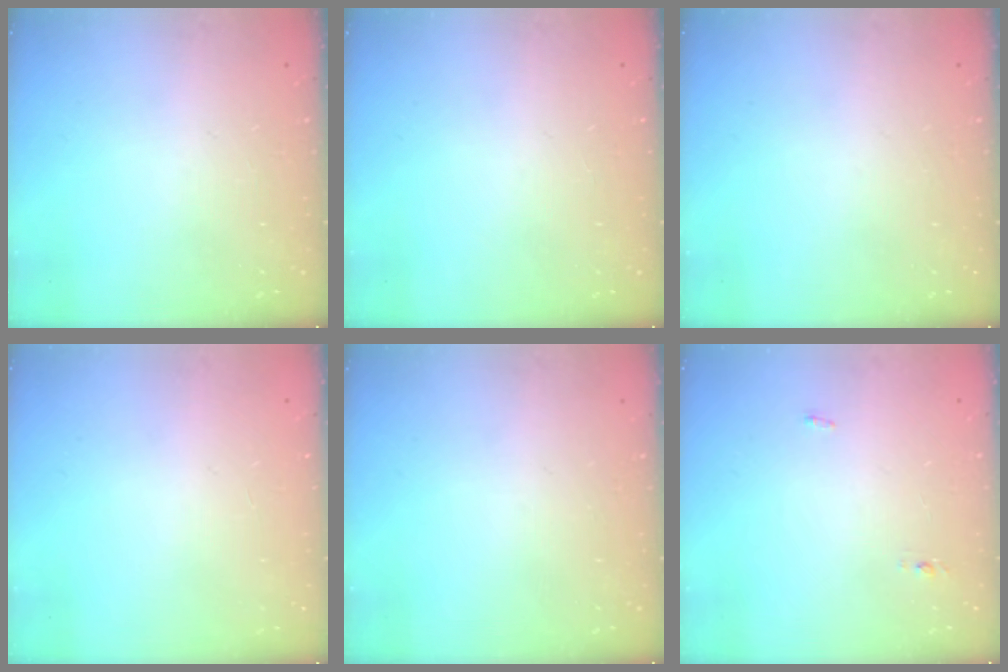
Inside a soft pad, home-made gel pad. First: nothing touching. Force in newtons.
{"total": 0.0}
{"total": 0.0}
{"total": 0.9, "press": 0.9, "slide": 0.1}
{"total": 0.0}
{"total": 3.2, "press": 3.0, "slide": 1.0}